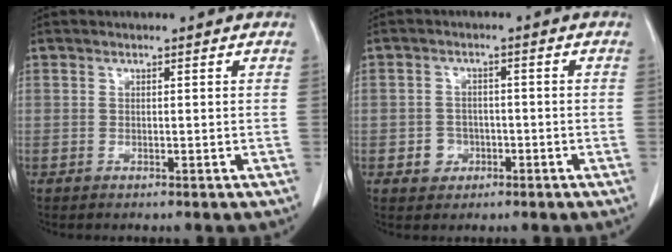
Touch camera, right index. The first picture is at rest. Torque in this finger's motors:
{"motor_torque": [-0.12, 0.13, -0.43, -0.15]}